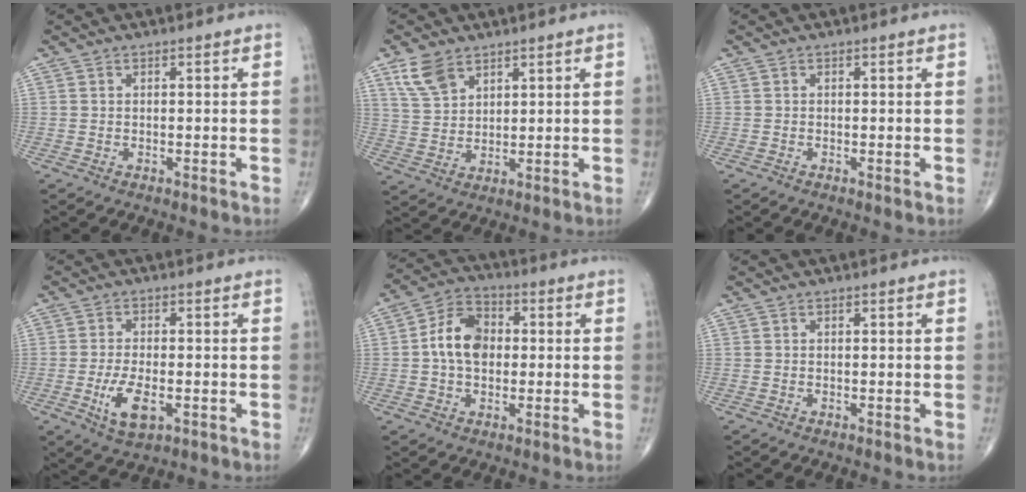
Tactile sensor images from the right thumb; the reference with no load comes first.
{"total": 6.5, "force": [4.1, 3.8, 3.3], "torque": [-0.055, -0.016, 0.090]}
{"total": 0.0}
{"total": 6.9, "force": [-2.0, 3.2, 5.8], "torque": [-0.107, -0.002, -0.031]}
{"total": 9.6, "force": [0.3, 6.8, 6.8], "torque": [-0.105, 0.021, -0.004]}
{"total": 0.0}